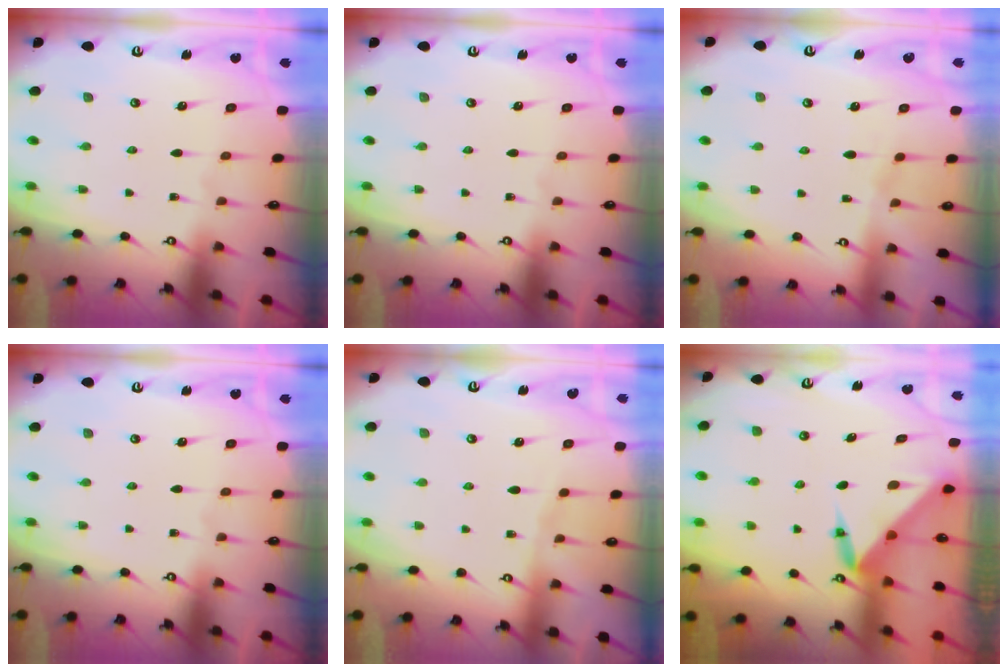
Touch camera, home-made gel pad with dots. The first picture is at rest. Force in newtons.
{"total": 0.0}
{"total": 2.2, "press": 2.1, "slide": 0.4}
{"total": 0.0}
{"total": 3.0, "press": 2.9, "slide": 0.6}
{"total": 3.5, "press": 3.5, "slide": 0.1}